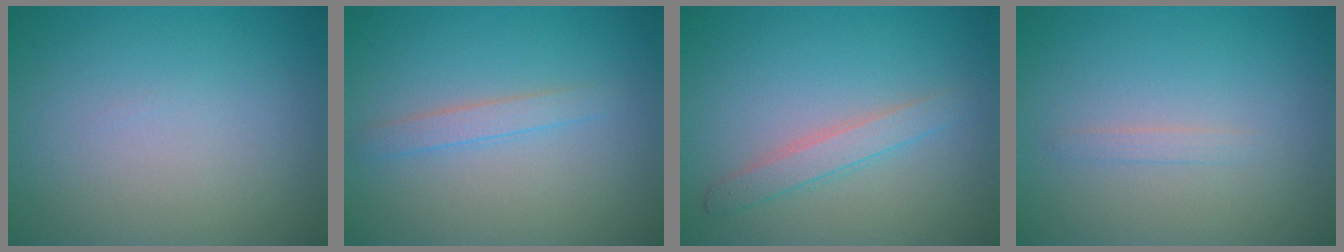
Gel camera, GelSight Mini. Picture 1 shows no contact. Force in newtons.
{"total": 1.6, "press": 1.6, "slide": 0.1}
{"total": 2.1, "press": 2.1, "slide": 0.0}
{"total": 0.8, "press": 0.8, "slide": 0.0}